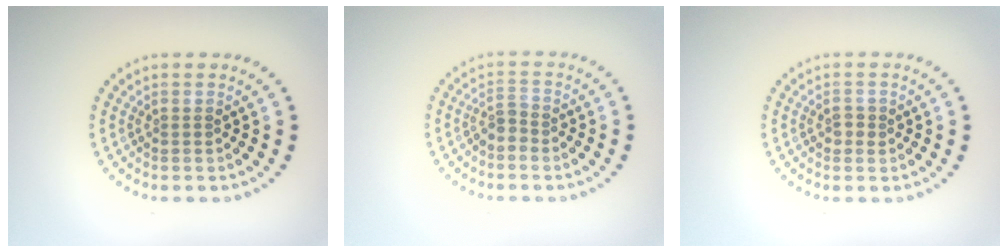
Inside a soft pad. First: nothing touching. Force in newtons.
{"total": 1.5, "press": 1.2, "slide": 0.9}
{"total": 1.1, "press": 1.1, "slide": 0.2}